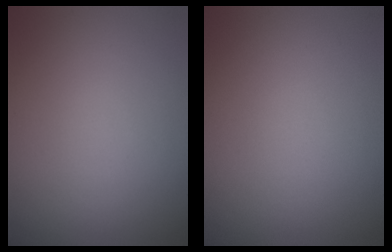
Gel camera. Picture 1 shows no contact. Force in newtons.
{"total": 0.0}